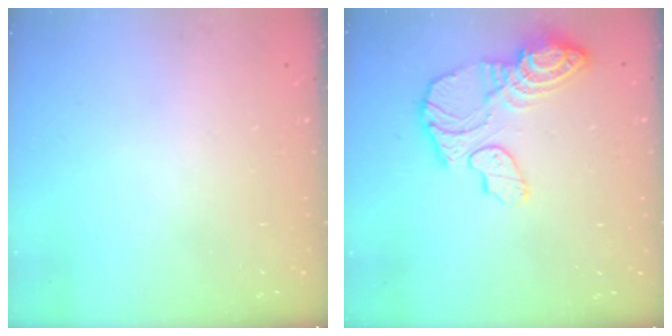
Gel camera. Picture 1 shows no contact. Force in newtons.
{"total": 14.6, "press": 14.5, "slide": 1.5}